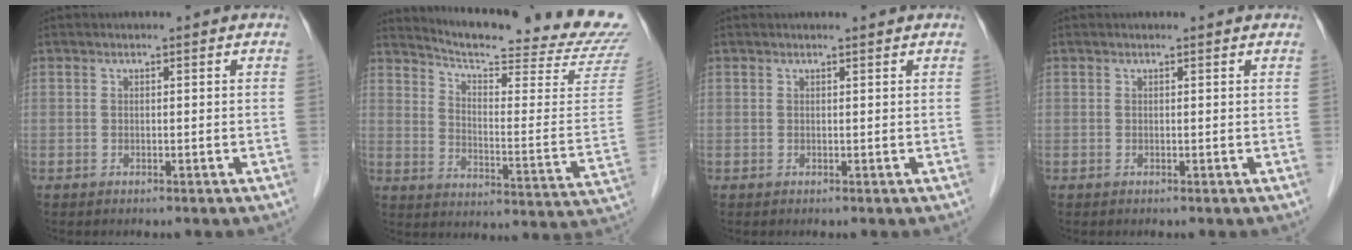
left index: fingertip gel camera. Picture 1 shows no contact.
{"total": 23.7, "force": [22.5, -0.4, 7.6], "torque": [-0.121, -0.117, 0.280]}
{"total": 1.0, "force": [0.9, -0.1, 0.3], "torque": [-0.008, 0.003, 0.014]}
{"total": 0.7, "force": [0.7, 0.1, 0.1], "torque": [-0.006, 0.002, 0.005]}